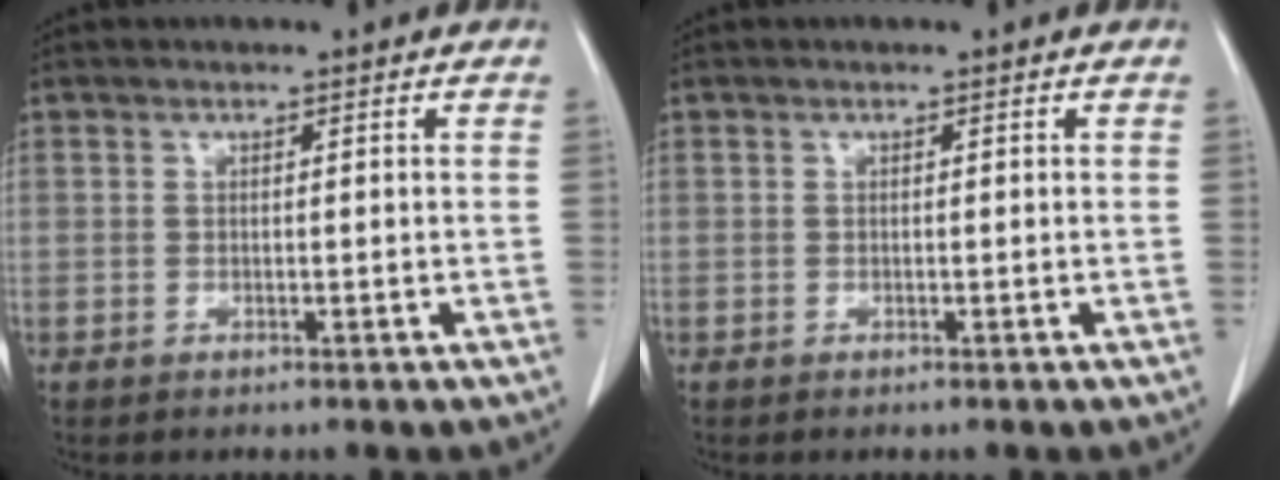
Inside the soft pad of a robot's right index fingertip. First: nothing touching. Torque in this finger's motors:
{"motor_torque": [-0.04, 0.08, -0.01, 0.01]}